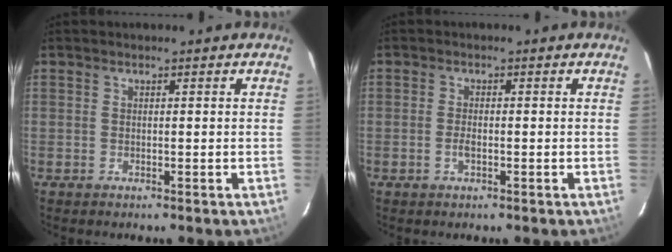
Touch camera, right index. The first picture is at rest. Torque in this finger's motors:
{"motor_torque": [-0.10, 0.12, 0.01, 0.00]}